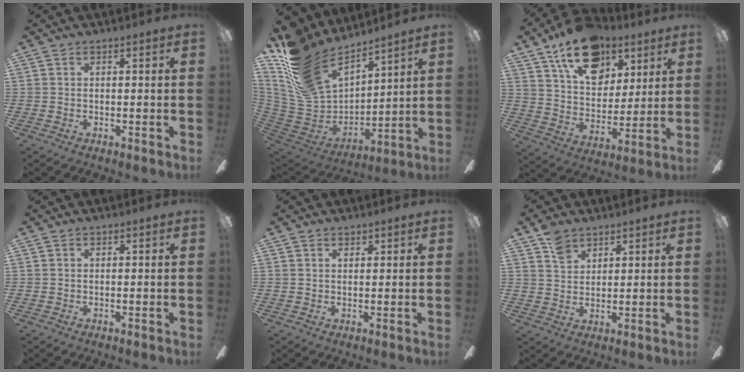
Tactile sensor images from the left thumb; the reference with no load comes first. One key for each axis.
{"total": 19.7, "fx": 14.1, "fy": 10.0, "fz": 9.4, "tx": -0.223, "ty": -0.093, "tz": 0.265}
{"total": 20.0, "fx": 12.2, "fy": 12.0, "fz": 10.4, "tx": -0.156, "ty": -0.061, "tz": 0.216}
{"total": 0.0}
{"total": 1.1, "fx": 0.9, "fy": 0.6, "fz": 0.3, "tx": 0.001, "ty": -0.003, "tz": 0.015}
{"total": 5.6, "fx": 4.2, "fy": 3.2, "fz": 2.0, "tx": -0.037, "ty": -0.014, "tz": 0.079}